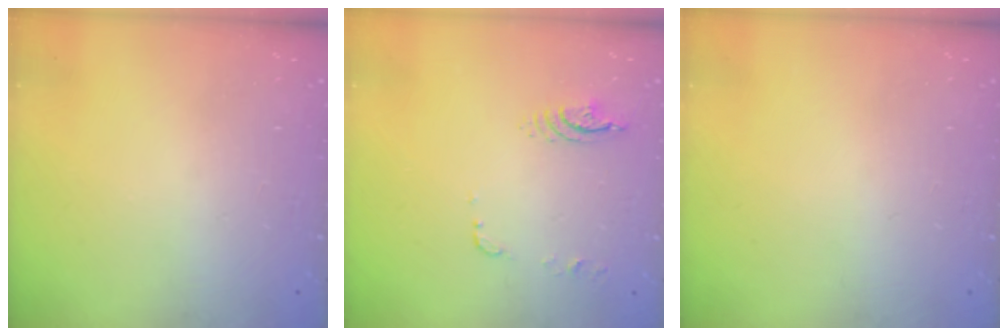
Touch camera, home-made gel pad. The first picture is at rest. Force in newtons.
{"total": 6.7, "press": 6.7, "slide": 0.5}
{"total": 0.0}